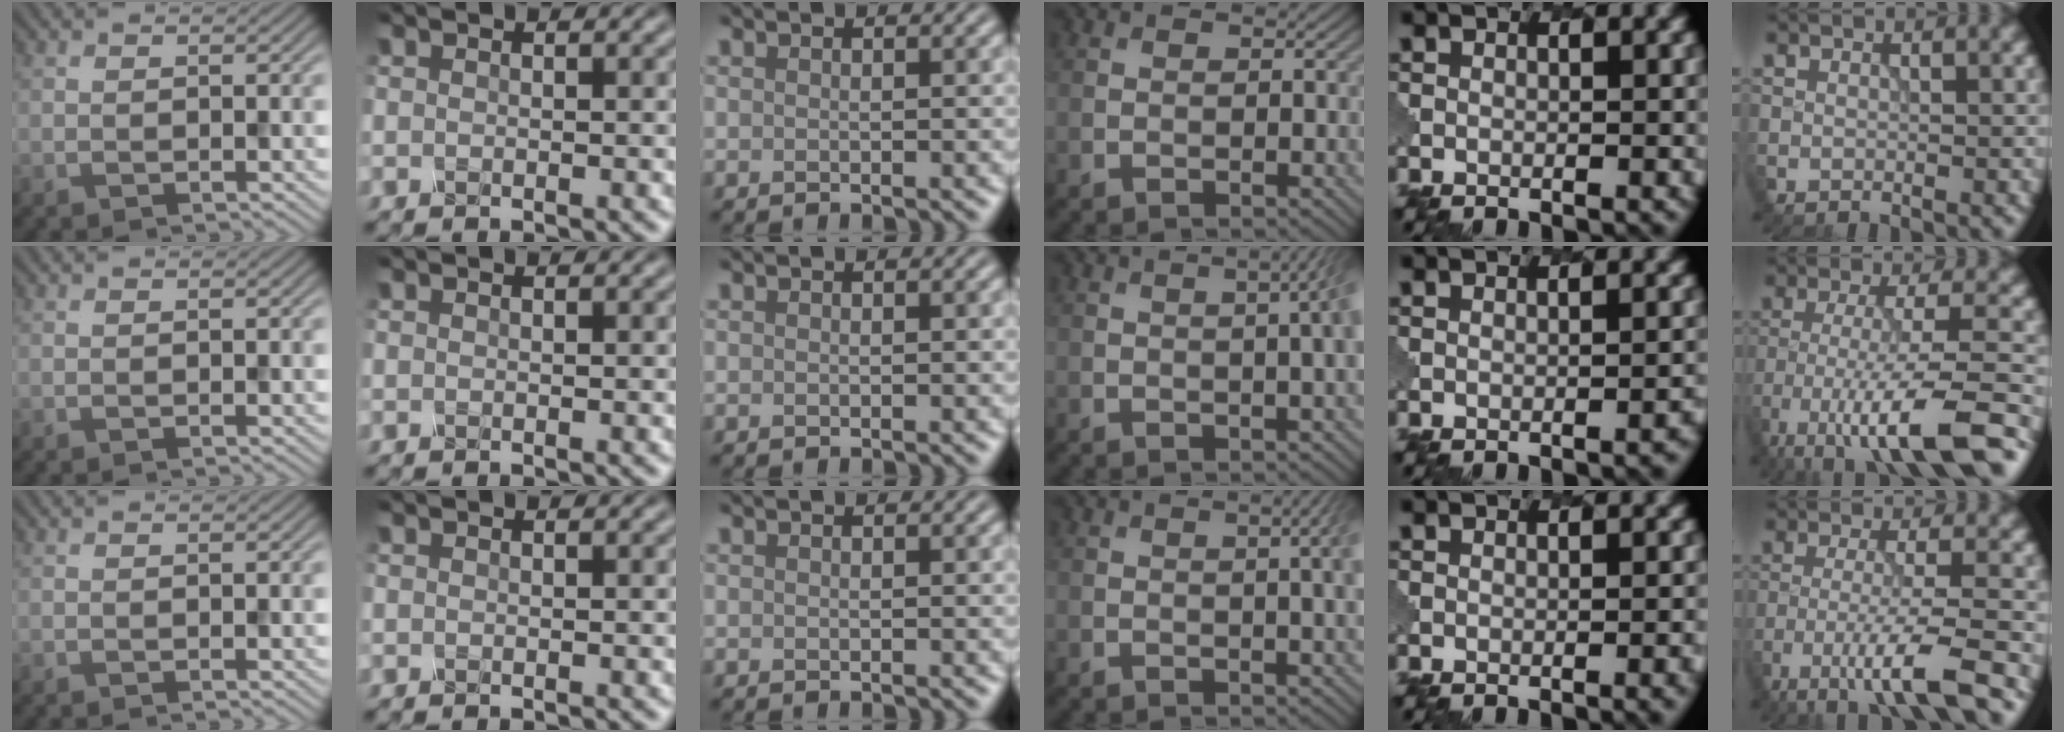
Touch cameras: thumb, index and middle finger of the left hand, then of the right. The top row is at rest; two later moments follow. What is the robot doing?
{"motion": "pour", "object": "mug"}